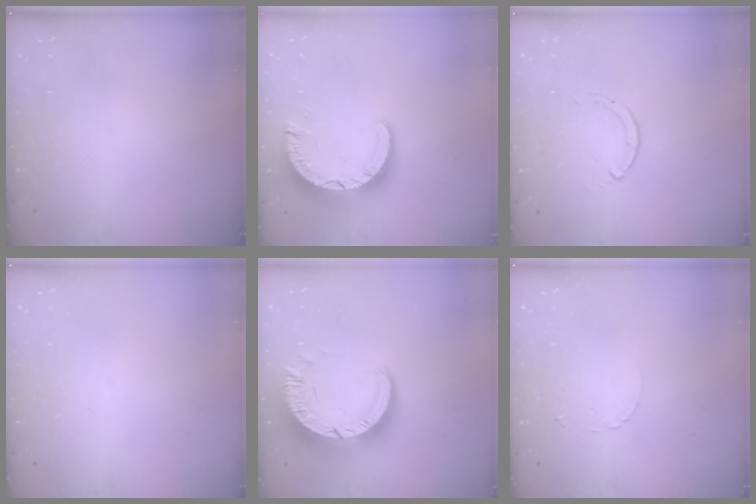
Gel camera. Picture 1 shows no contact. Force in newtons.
{"total": 8.5, "press": 8.4, "slide": 0.8}
{"total": 0.0}
{"total": 0.0}
{"total": 12.0, "press": 11.9, "slide": 1.2}
{"total": 1.6, "press": 1.6, "slide": 0.2}